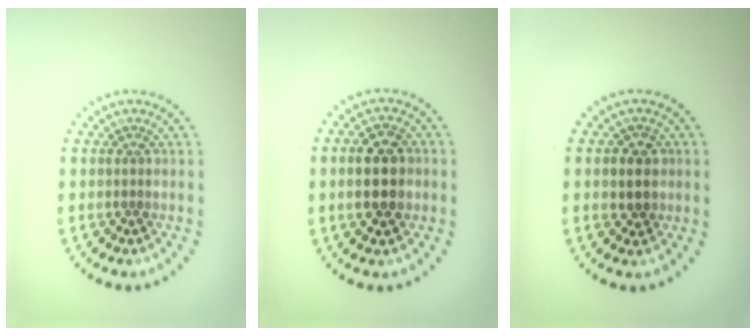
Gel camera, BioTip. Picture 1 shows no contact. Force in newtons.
{"total": 4.5, "press": 4.5, "slide": 0.3}
{"total": 2.6, "press": 2.5, "slide": 0.8}